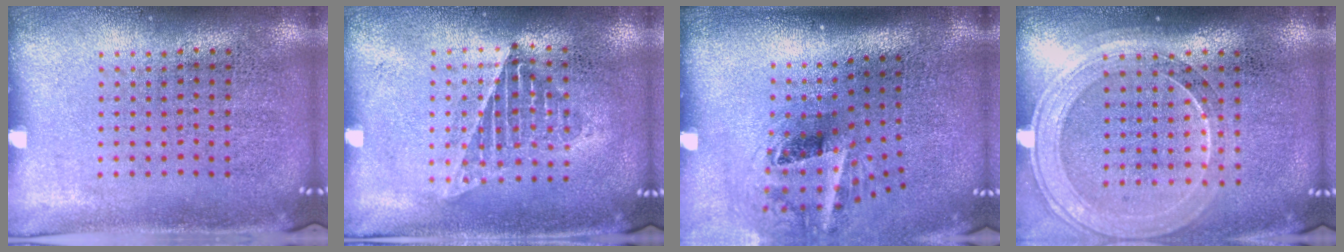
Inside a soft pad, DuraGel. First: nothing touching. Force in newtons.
{"total": 1.2, "press": 1.1, "slide": 0.4}
{"total": 2.1, "press": 1.3, "slide": 1.6}
{"total": 1.7, "press": 1.6, "slide": 0.7}